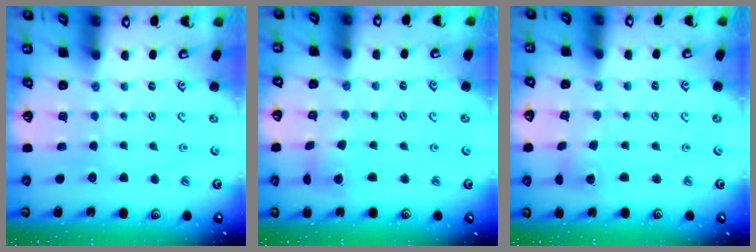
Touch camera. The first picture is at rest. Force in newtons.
{"total": 4.9, "press": 4.9, "slide": 0.6}
{"total": 2.8, "press": 2.8, "slide": 0.3}